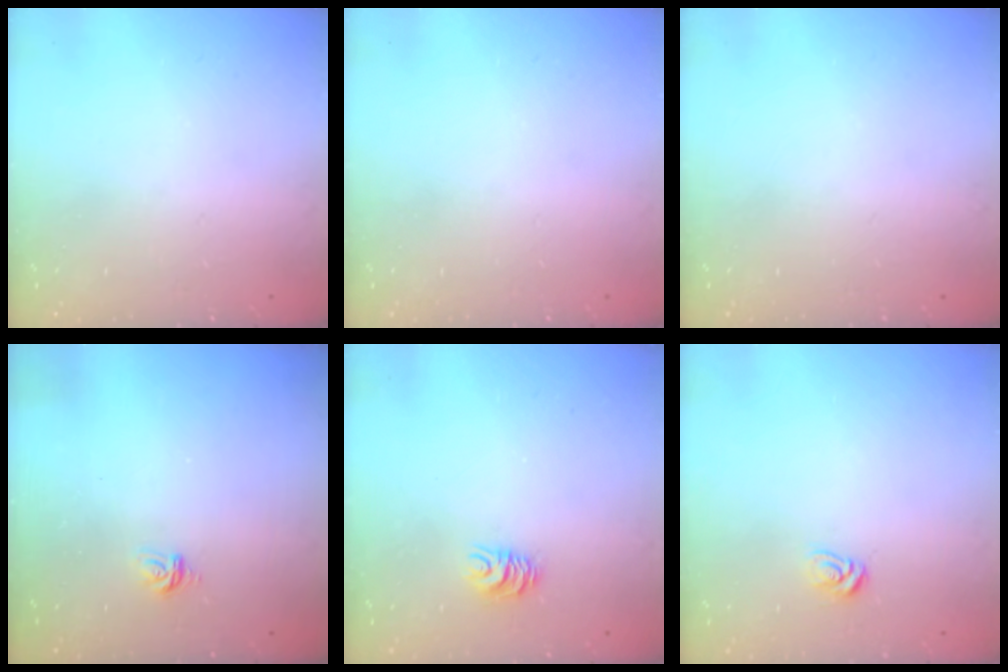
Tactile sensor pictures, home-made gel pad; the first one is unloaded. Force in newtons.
{"total": 0.0}
{"total": 0.0}
{"total": 3.4, "press": 3.4, "slide": 0.2}
{"total": 5.3, "press": 5.3, "slide": 0.2}
{"total": 4.8, "press": 4.8, "slide": 0.4}